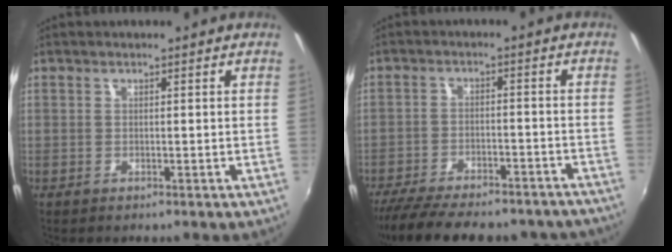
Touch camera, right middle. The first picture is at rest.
{"total": 22.6, "force": [-19.1, 6.9, 10.0], "torque": [-0.204, -0.017, -0.257]}